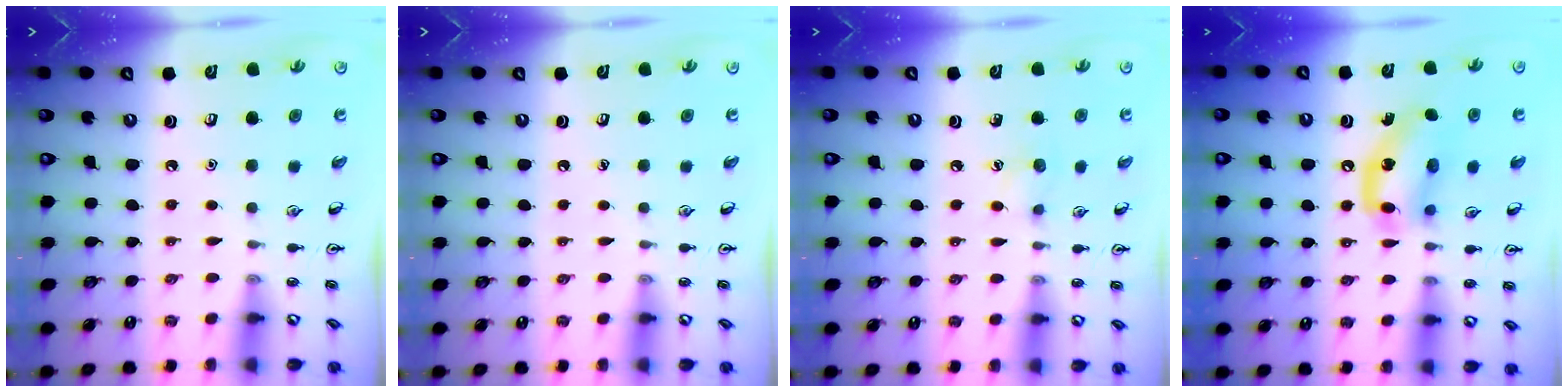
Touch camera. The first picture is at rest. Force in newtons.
{"total": 0.0}
{"total": 6.3, "press": 6.0, "slide": 1.9}
{"total": 13.0, "press": 12.8, "slide": 2.5}